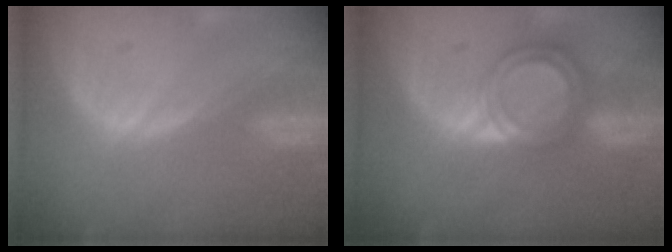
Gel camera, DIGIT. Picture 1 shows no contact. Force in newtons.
{"total": 6.5, "press": 5.8, "slide": 2.9}